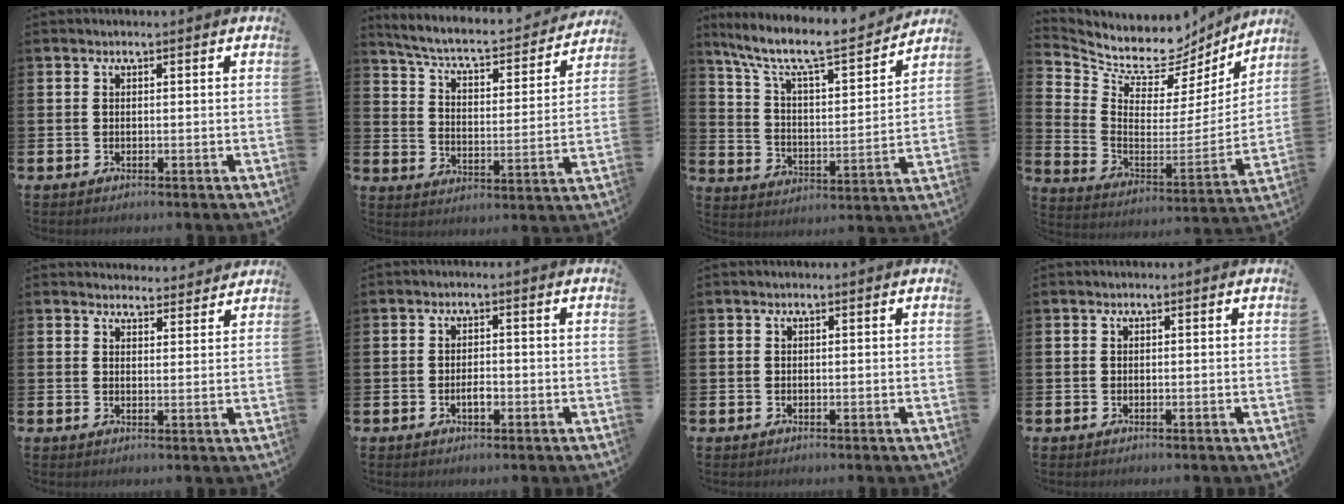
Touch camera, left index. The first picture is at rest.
{"total": 6.1, "force": [5.4, 1.2, 2.6], "torque": [-0.083, -0.041, 0.085]}
{"total": 8.9, "force": [7.5, 1.6, 4.4], "torque": [-0.117, -0.053, 0.122]}
{"total": 9.2, "force": [8.2, 3.8, 1.7], "torque": [-0.075, -0.068, 0.140]}
{"total": 3.4, "force": [3.3, 0.7, -0.2], "torque": [0.005, -0.021, 0.059]}
{"total": 1.8, "force": [-0.6, 0.9, 1.5], "torque": [-0.019, 0.000, -0.015]}
{"total": 0.0}
{"total": 0.0}